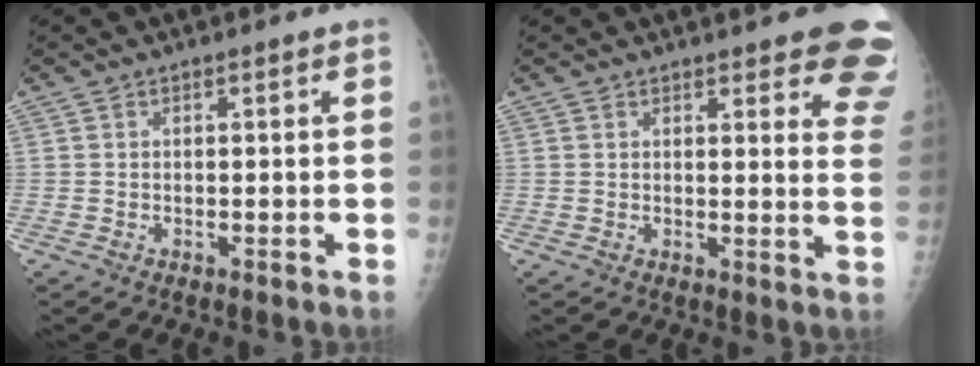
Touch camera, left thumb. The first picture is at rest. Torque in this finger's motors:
{"motor_torque": [1.09, -0.54, 0.97, -0.52, 0.22]}